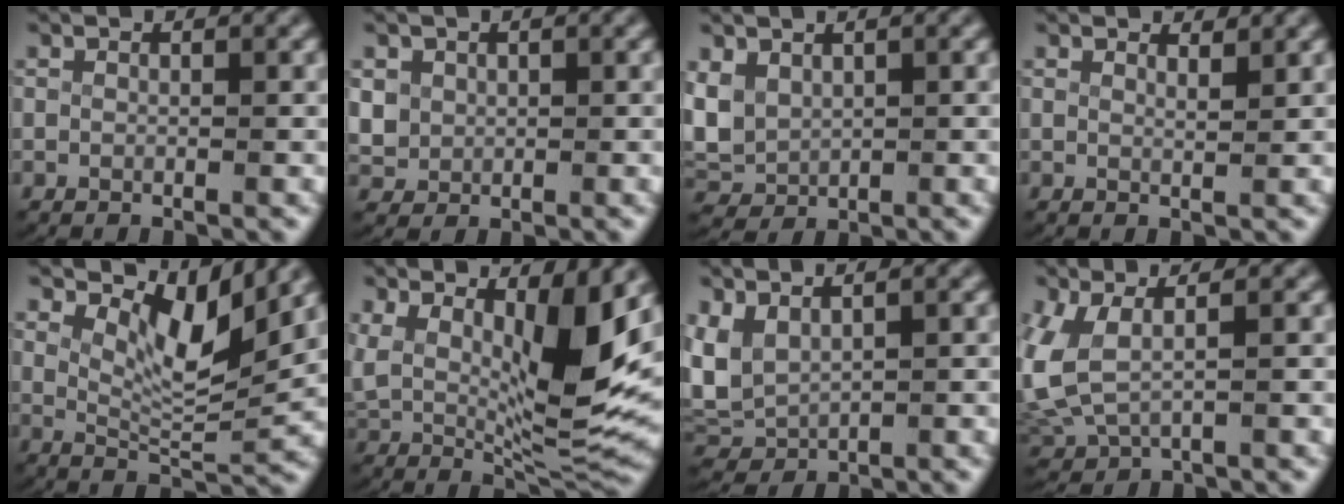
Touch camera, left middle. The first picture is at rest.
{"total": 3.2, "force": [0.4, 2.9, 1.2], "torque": [-0.047, -0.015, 0.019]}
{"total": 5.0, "force": [0.5, 4.5, 2.2], "torque": [-0.086, -0.020, 0.022]}
{"total": 1.6, "force": [1.5, -0.2, 0.3], "torque": [-0.004, -0.012, 0.029]}
{"total": 6.0, "force": [3.2, 1.7, 4.8], "torque": [-0.081, -0.015, 0.059]}
{"total": 11.0, "force": [3.2, 5.7, 8.9], "torque": [-0.165, -0.026, 0.059]}
{"total": 6.6, "force": [0.1, 5.8, 3.0], "torque": [-0.116, -0.028, 0.014]}
{"total": 6.7, "force": [1.0, 5.2, 4.1], "torque": [-0.124, -0.007, 0.022]}